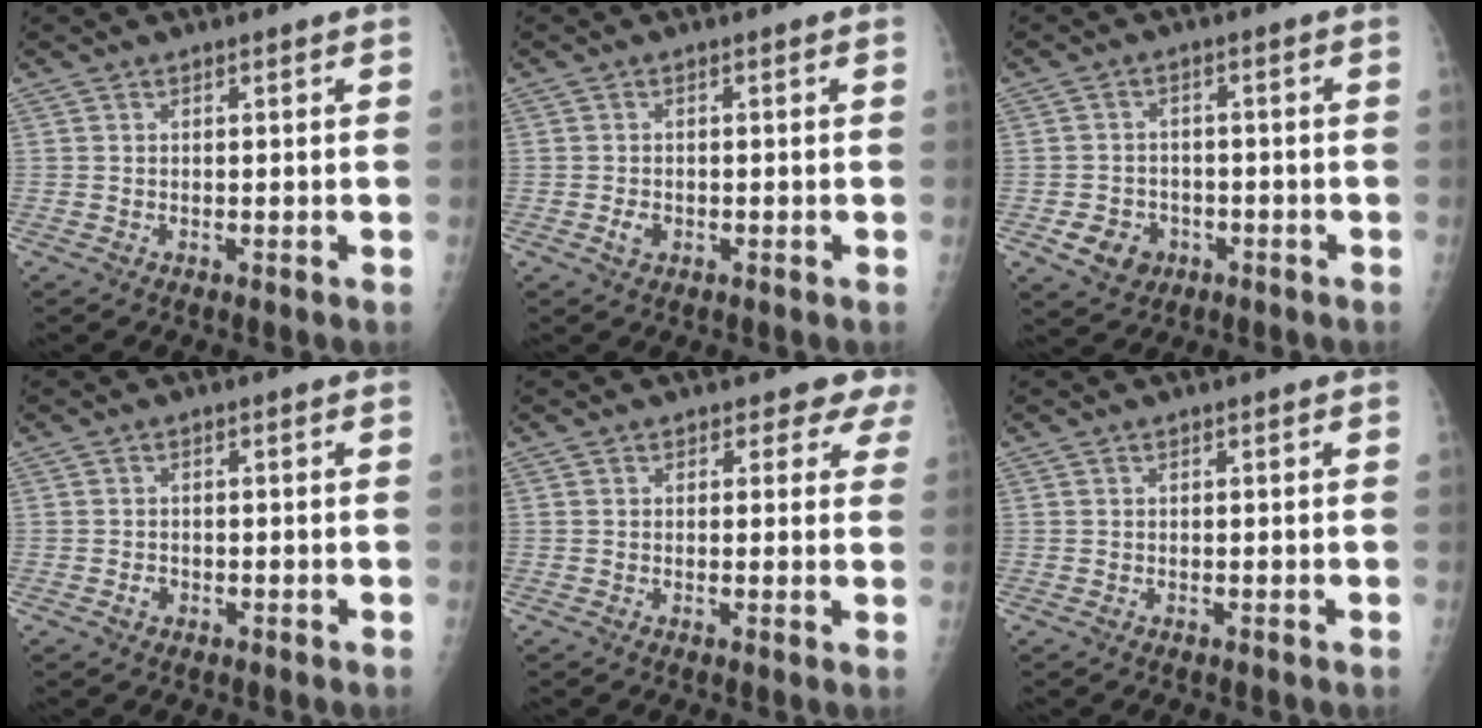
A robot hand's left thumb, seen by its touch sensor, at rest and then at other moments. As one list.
[{"total": 1.7, "force": [-0.5, 1.3, 1.1], "torque": [-0.016, 0.002, -0.008]}, {"total": 5.5, "force": [-2.2, 4.6, 2.0], "torque": [-0.014, 0.012, -0.028]}, {"total": 1.1, "force": [-0.5, 0.9, 0.4], "torque": [-0.003, 0.003, -0.007]}, {"total": 3.8, "force": [3.1, 2.1, 0.1], "torque": [0.035, -0.016, 0.013]}, {"total": 0.0}]